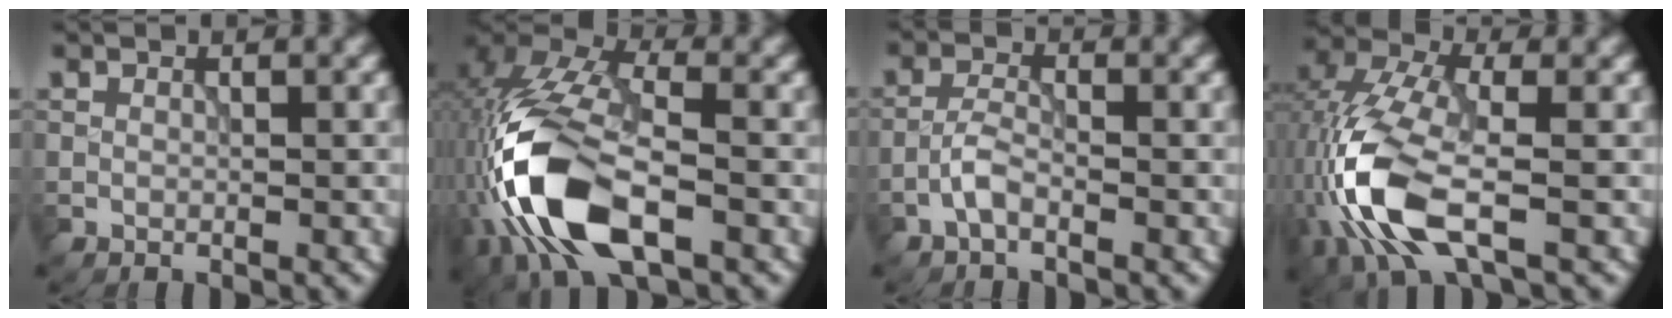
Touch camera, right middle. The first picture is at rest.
{"total": 12.3, "force": [-4.5, 6.3, 9.6], "torque": [-0.208, 0.002, -0.089]}
{"total": 1.9, "force": [-1.1, 0.6, 1.4], "torque": [-0.031, 0.008, -0.030]}
{"total": 9.2, "force": [-2.9, 4.4, 7.5], "torque": [-0.180, 0.003, -0.072]}